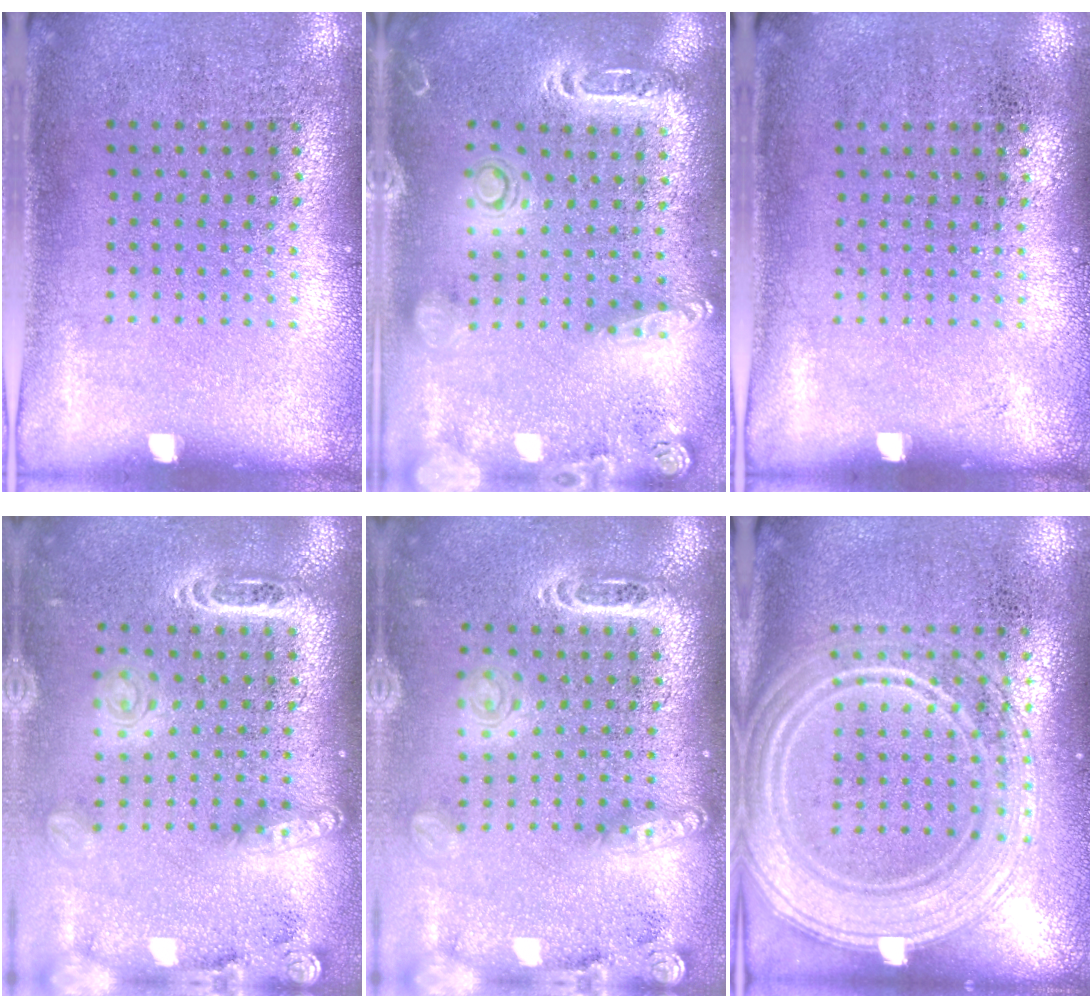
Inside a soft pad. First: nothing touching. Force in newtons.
{"total": 2.0, "press": 1.9, "slide": 0.5}
{"total": 0.0}
{"total": 2.3, "press": 1.9, "slide": 1.3}
{"total": 2.3, "press": 1.9, "slide": 1.3}
{"total": 2.9, "press": 2.8, "slide": 0.4}